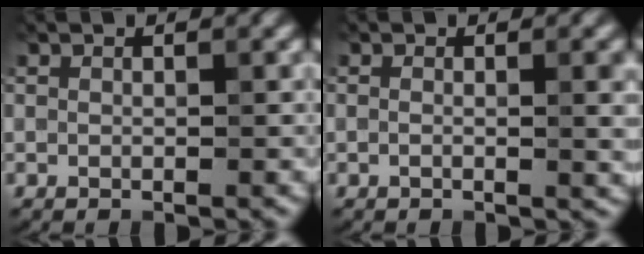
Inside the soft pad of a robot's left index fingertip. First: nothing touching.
{"total": 4.0, "force": [0.1, 1.5, 3.7], "torque": [-0.038, 0.007, -0.006]}